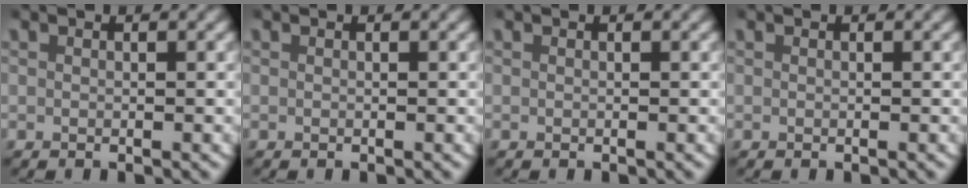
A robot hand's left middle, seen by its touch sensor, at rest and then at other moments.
{"total": 0.0}
{"total": 0.0}
{"total": 0.0}